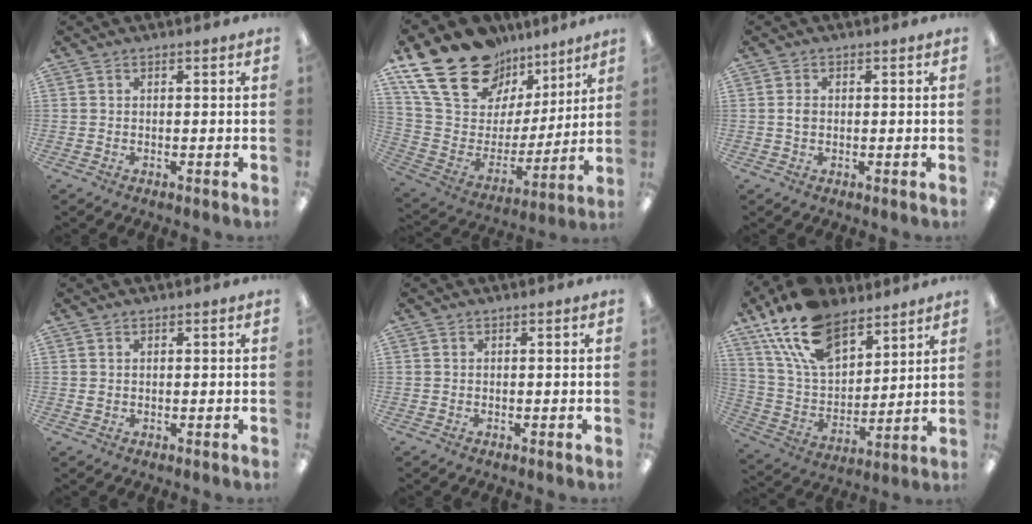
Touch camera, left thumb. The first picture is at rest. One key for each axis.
{"total": 23.7, "fx": 15.9, "fy": 13.9, "fz": 10.7, "tx": -0.197, "ty": -0.095, "tz": 0.302}
{"total": 1.9, "fx": 0.1, "fy": 1.2, "fz": 1.4, "tx": -0.028, "ty": 0.003, "tz": 0.001}
{"total": 0.7, "fx": 0.3, "fy": 0.6, "fz": 0.3, "tx": -0.007, "ty": 0.003, "tz": 0.006}
{"total": 0.0}
{"total": 19.7, "fx": 13.2, "fy": 10.5, "fz": 10.2, "tx": -0.203, "ty": -0.056, "tz": 0.245}